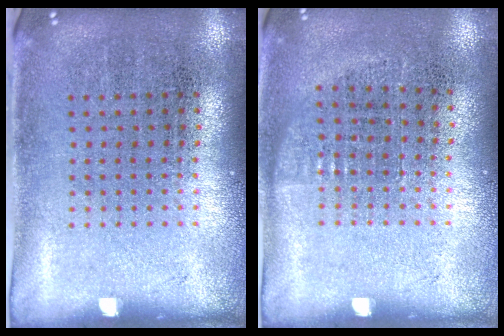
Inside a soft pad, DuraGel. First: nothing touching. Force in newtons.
{"total": 0.7, "press": 0.6, "slide": 0.3}